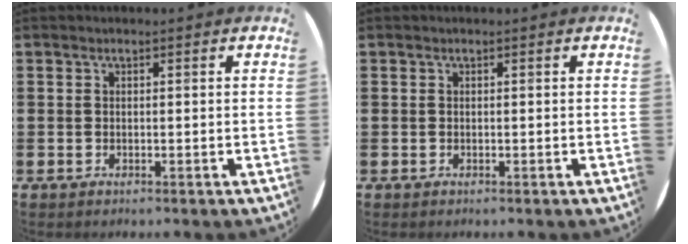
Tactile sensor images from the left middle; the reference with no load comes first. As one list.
[{"total": 0.0}]